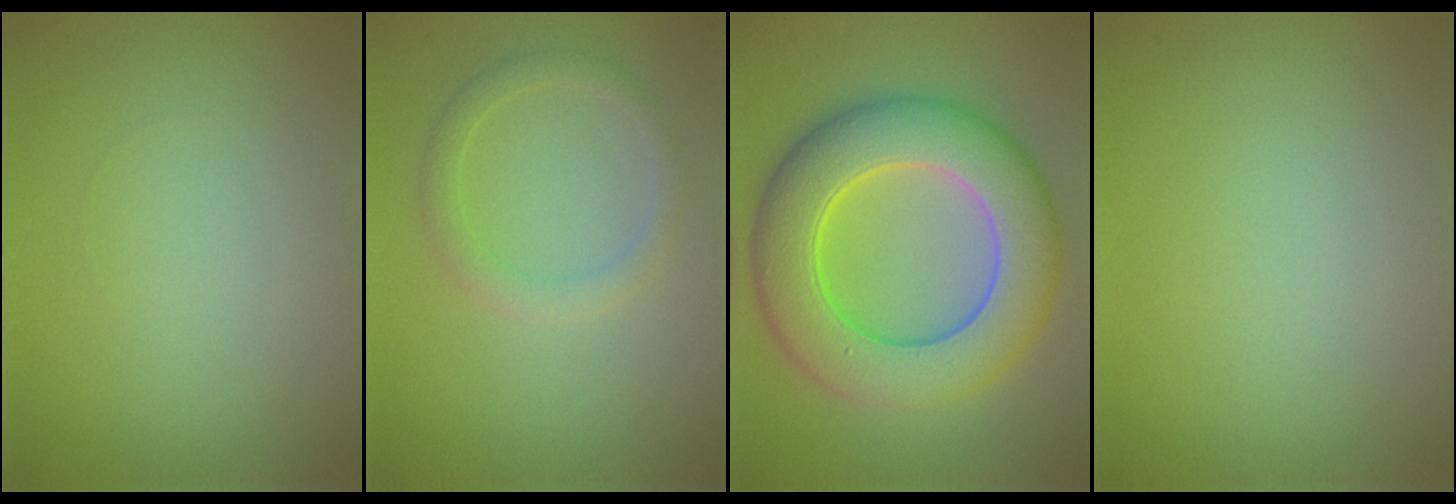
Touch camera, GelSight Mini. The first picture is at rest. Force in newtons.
{"total": 2.0, "press": 2.0, "slide": 0.3}
{"total": 10.5, "press": 10.5, "slide": 0.3}
{"total": 0.0}